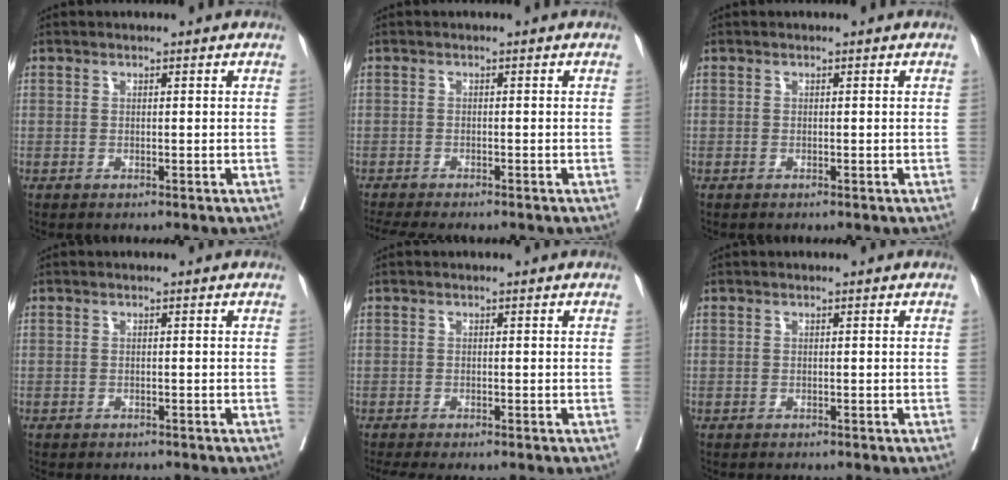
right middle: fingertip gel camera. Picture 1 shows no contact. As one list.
[{"total": 7.9, "force": [-6.9, 0.8, 3.8], "torque": [-0.049, -0.010, -0.102]}, {"total": 0.0}, {"total": 5.2, "force": [-4.7, 1.6, 1.7], "torque": [-0.022, -0.003, -0.060]}, {"total": 5.4, "force": [-4.7, 0.5, 2.7], "torque": [-0.034, -0.012, -0.073]}, {"total": 2.4, "force": [-2.3, 0.4, 0.8], "torque": [-0.013, -0.004, -0.028]}]